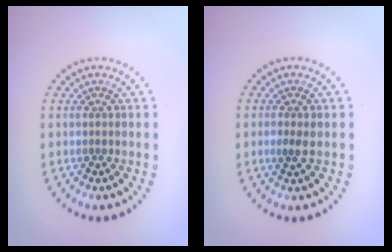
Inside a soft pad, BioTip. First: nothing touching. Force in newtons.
{"total": 1.3, "press": 1.3, "slide": 0.2}